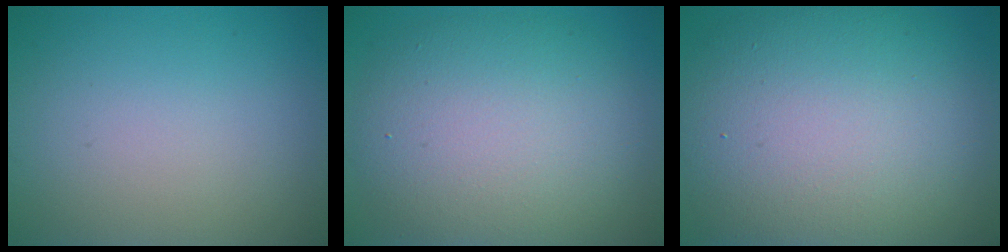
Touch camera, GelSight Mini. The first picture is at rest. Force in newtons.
{"total": 9.7, "press": 9.6, "slide": 0.7}
{"total": 14.5, "press": 14.4, "slide": 1.0}